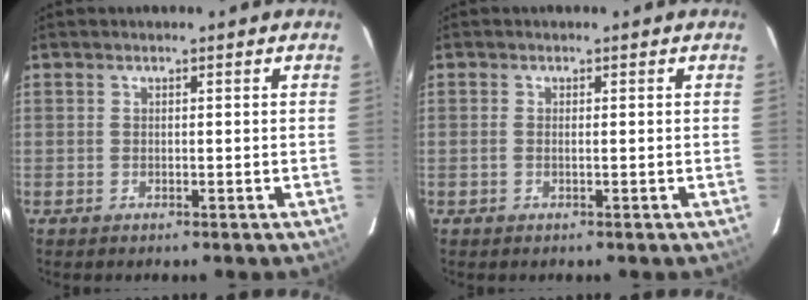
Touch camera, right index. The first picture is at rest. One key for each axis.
{"total": 0.6, "fx": -0.1, "fy": 0.0, "fz": 0.6, "tx": -0.015, "ty": 0.001, "tz": -0.004}